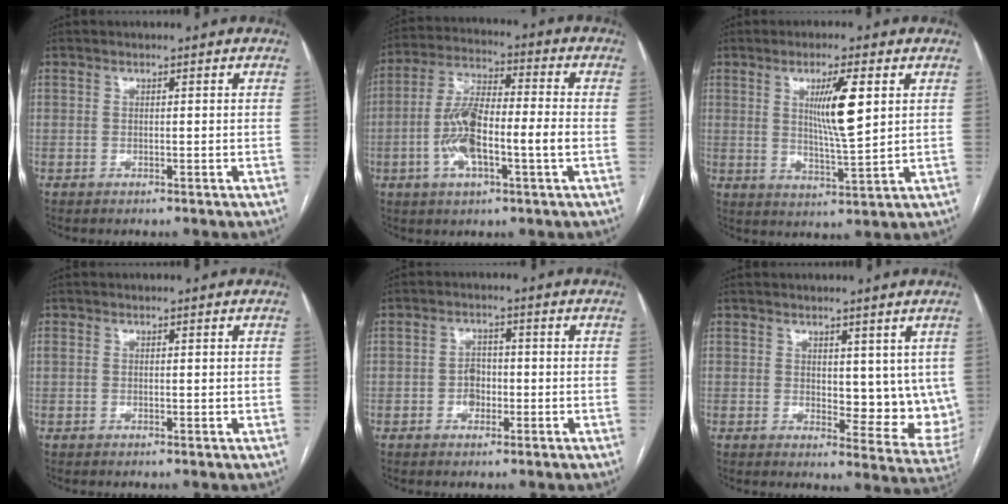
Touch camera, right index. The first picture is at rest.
{"total": 11.8, "force": [-2.7, 2.5, 11.2], "torque": [-0.227, 0.015, -0.050]}
{"total": 8.1, "force": [2.5, 0.4, 7.7], "torque": [-0.134, -0.009, 0.043]}
{"total": 1.0, "force": [0.0, 0.5, 0.8], "torque": [-0.022, 0.005, 0.002]}
{"total": 3.0, "force": [-1.0, 2.1, 1.8], "torque": [-0.027, 0.007, -0.018]}
{"total": 8.8, "force": [2.1, 4.4, 7.3], "torque": [-0.076, -0.017, 0.035]}